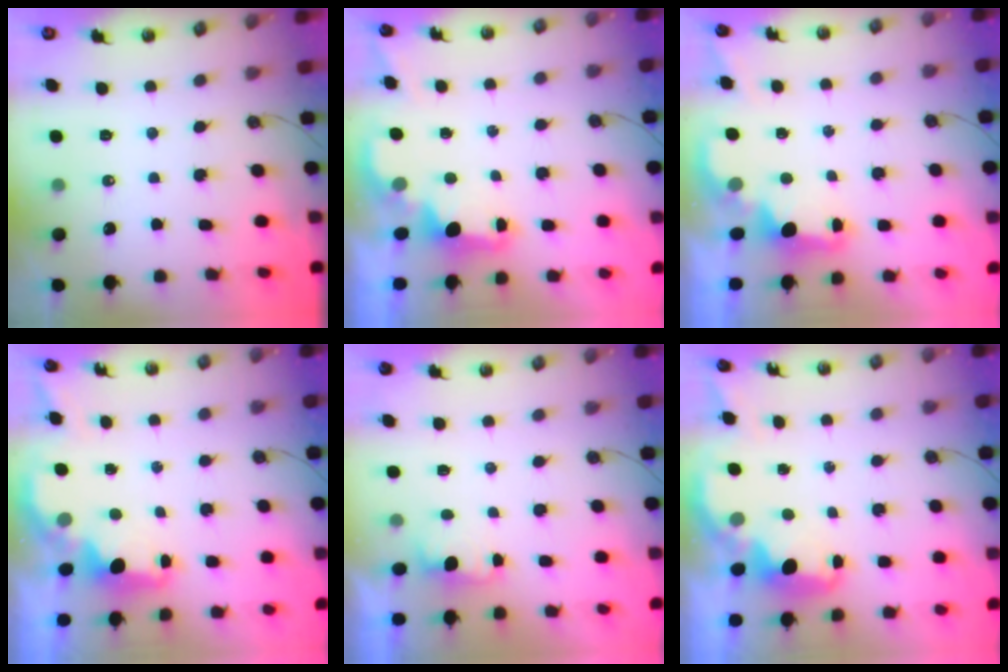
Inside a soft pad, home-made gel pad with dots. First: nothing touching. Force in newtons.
{"total": 2.3, "press": 2.2, "slide": 0.7}
{"total": 2.4, "press": 2.2, "slide": 0.8}
{"total": 2.1, "press": 2.0, "slide": 0.8}
{"total": 1.4, "press": 1.2, "slide": 0.8}
{"total": 3.0, "press": 2.9, "slide": 0.6}